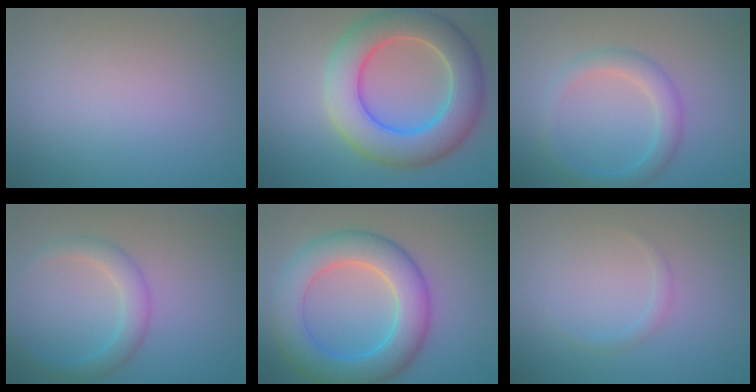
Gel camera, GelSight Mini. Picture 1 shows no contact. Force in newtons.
{"total": 9.1, "press": 9.1, "slide": 0.6}
{"total": 2.8, "press": 2.8, "slide": 0.1}
{"total": 2.7, "press": 2.7, "slide": 0.1}
{"total": 7.6, "press": 7.6, "slide": 0.2}
{"total": 0.8, "press": 0.8, "slide": 0.1}